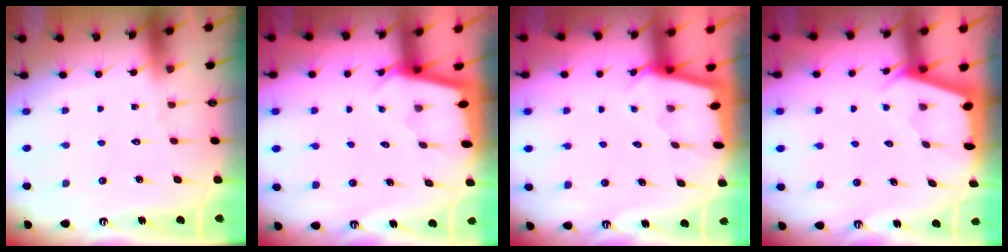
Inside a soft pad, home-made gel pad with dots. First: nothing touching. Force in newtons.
{"total": 1.9, "press": 1.9, "slide": 0.1}
{"total": 1.7, "press": 1.7, "slide": 0.3}
{"total": 2.4, "press": 2.4, "slide": 0.3}